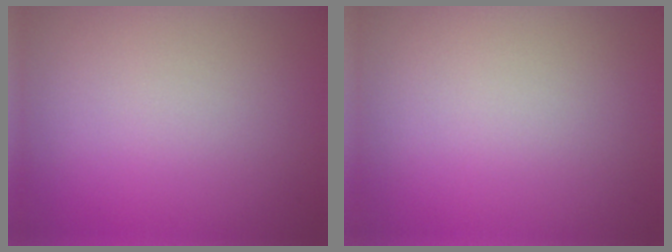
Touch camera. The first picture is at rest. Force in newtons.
{"total": 0.0}